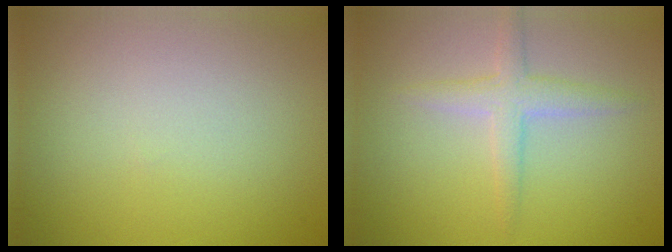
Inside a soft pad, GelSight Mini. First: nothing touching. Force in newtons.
{"total": 2.4, "press": 2.4, "slide": 0.2}